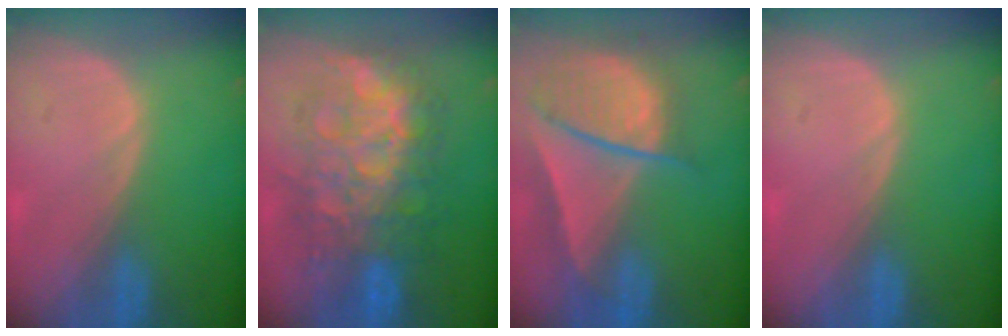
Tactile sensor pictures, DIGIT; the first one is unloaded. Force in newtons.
{"total": 12.2, "press": 12.2, "slide": 1.1}
{"total": 9.6, "press": 8.2, "slide": 5.0}
{"total": 0.0}